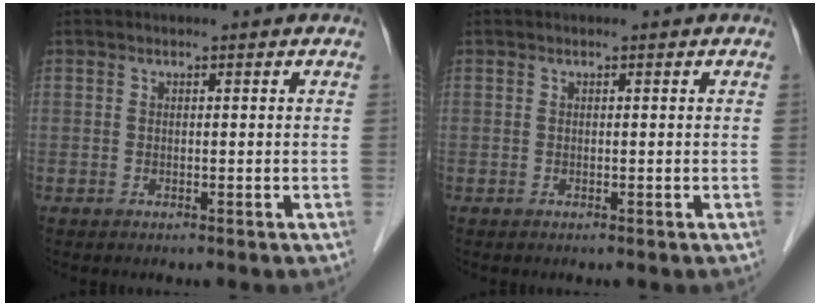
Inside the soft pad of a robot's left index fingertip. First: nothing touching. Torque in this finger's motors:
{"motor_torque": [0.00, 0.00, 0.00, 0.00]}